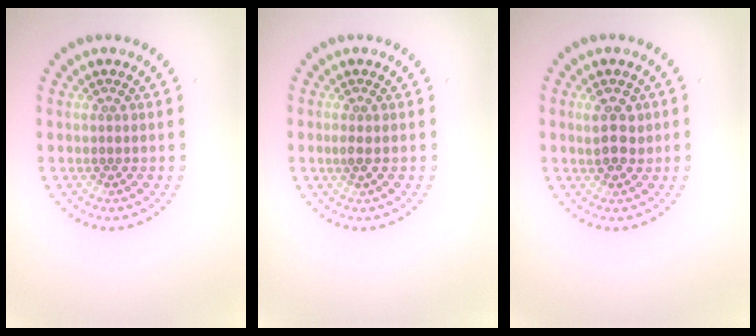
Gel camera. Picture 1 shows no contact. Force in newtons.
{"total": 0.9, "press": 0.8, "slide": 0.5}
{"total": 2.7, "press": 2.7, "slide": 0.3}